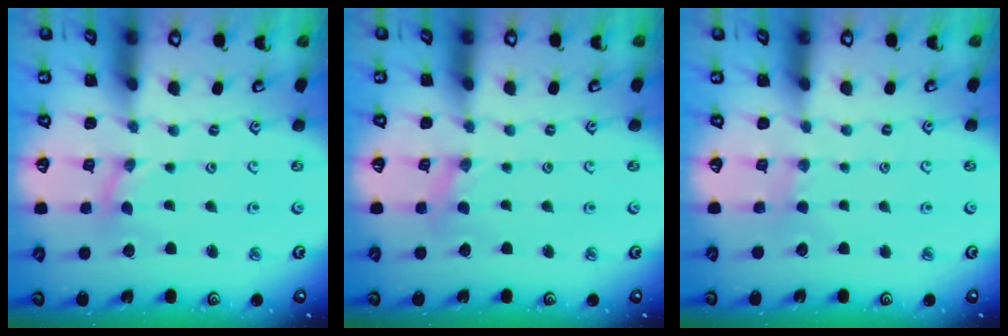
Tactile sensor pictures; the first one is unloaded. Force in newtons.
{"total": 0.0}
{"total": 1.4, "press": 1.4, "slide": 0.4}